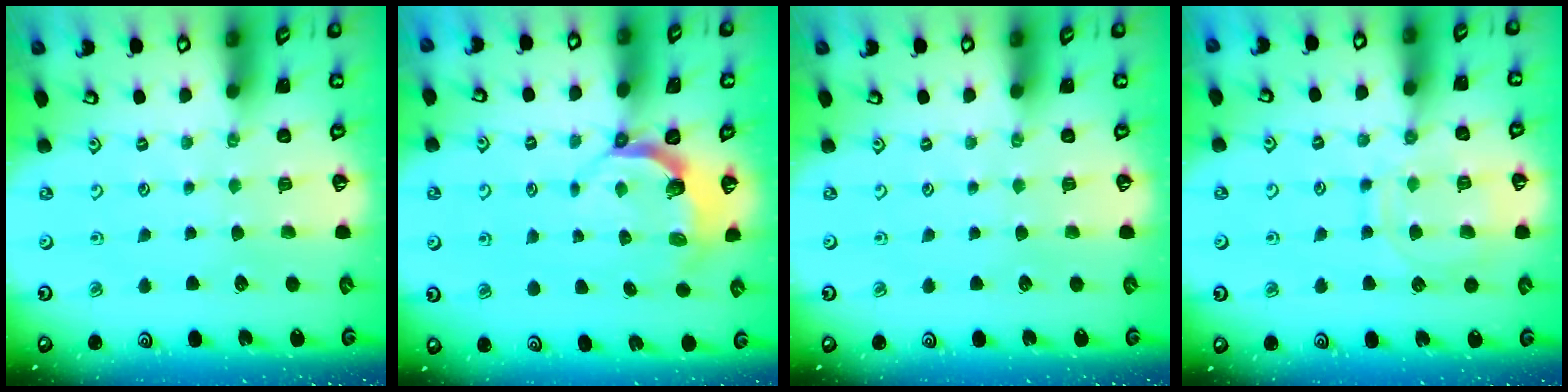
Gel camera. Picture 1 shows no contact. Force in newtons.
{"total": 4.4, "press": 3.2, "slide": 3.0}
{"total": 0.0}
{"total": 11.8, "press": 11.8, "slide": 1.1}